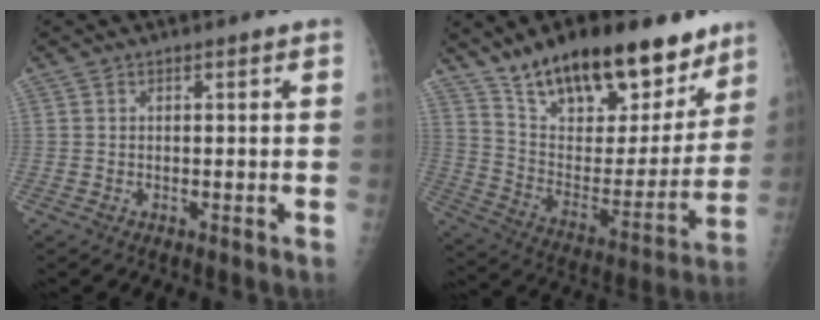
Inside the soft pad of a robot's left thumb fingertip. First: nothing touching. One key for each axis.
{"total": 26.1, "fx": 18.4, "fy": 10.9, "fz": 14.9, "tx": -0.190, "ty": -0.070, "tz": 0.299}